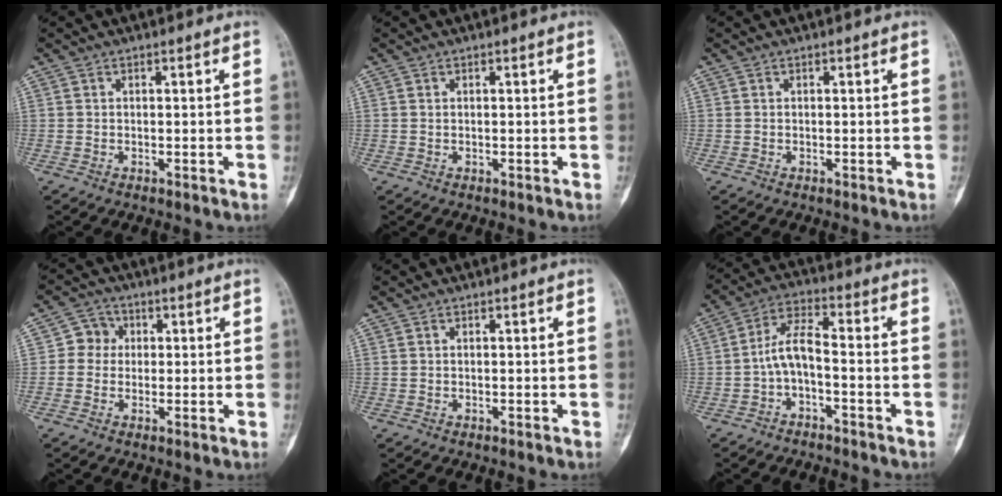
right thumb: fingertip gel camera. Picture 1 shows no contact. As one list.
[{"total": 0.0}, {"total": 0.0}, {"total": 4.3, "force": [0.4, 4.1, 1.2], "torque": [0.014, 0.009, -0.005]}, {"total": 0.0}, {"total": 6.3, "force": [-2.1, 2.3, 5.4], "torque": [-0.108, 0.038, -0.048]}]